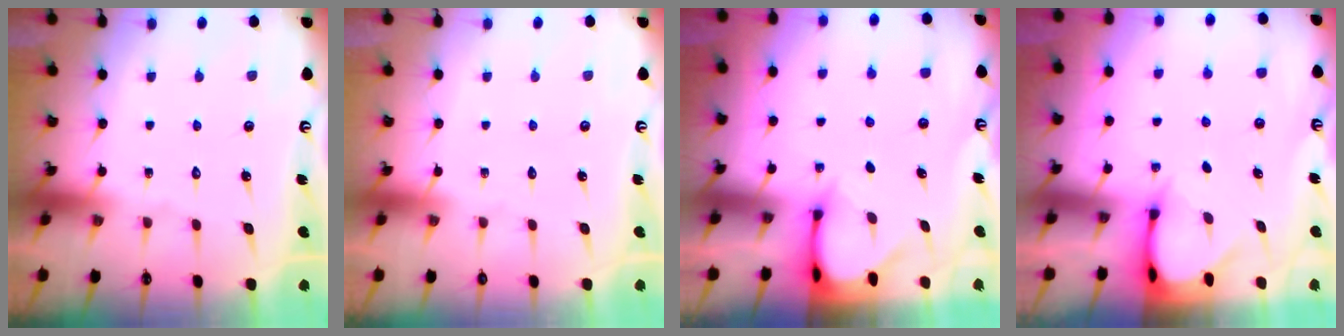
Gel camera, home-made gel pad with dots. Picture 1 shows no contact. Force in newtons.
{"total": 0.0}
{"total": 3.2, "press": 3.2, "slide": 0.3}
{"total": 3.1, "press": 3.1, "slide": 0.2}